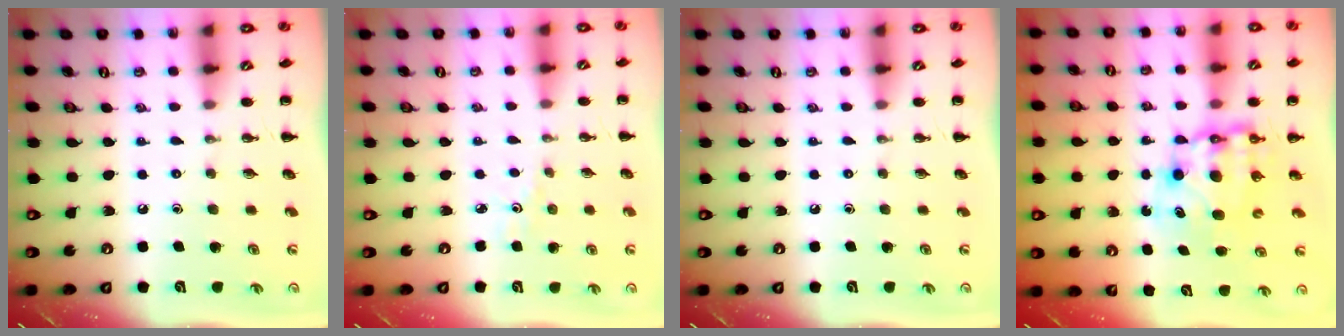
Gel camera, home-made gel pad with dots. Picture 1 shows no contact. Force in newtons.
{"total": 1.7, "press": 1.6, "slide": 0.6}
{"total": 0.0}
{"total": 8.9, "press": 8.6, "slide": 2.3}